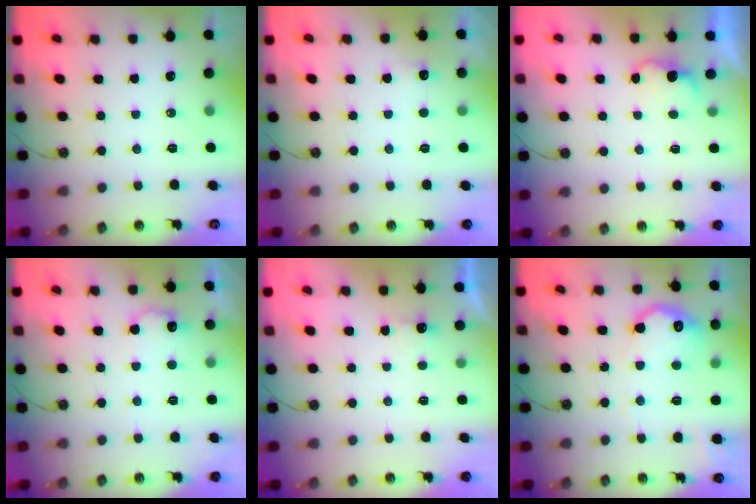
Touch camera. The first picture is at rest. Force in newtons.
{"total": 2.5, "press": 2.3, "slide": 0.9}
{"total": 2.9, "press": 2.8, "slide": 0.8}
{"total": 8.7, "press": 8.7, "slide": 0.5}
{"total": 1.0, "press": 0.7, "slide": 0.6}
{"total": 13.6, "press": 13.6, "slide": 0.4}